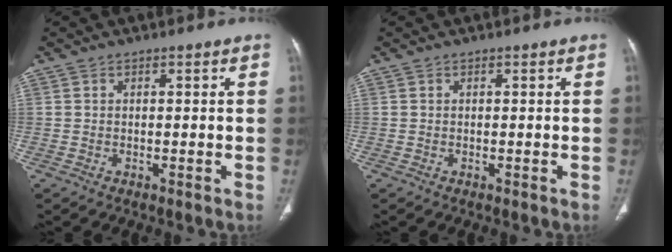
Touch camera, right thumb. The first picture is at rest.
{"total": 0.0}